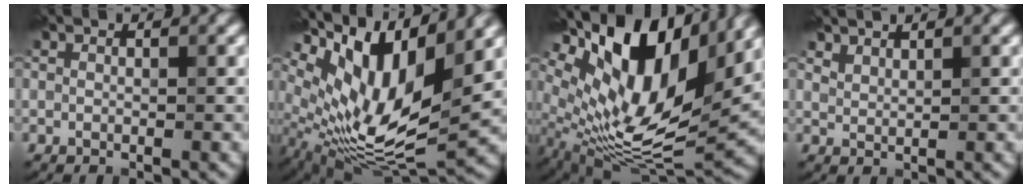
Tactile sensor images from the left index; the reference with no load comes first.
{"total": 12.7, "force": [5.0, 5.4, 10.4], "torque": [-0.199, -0.002, 0.099]}
{"total": 15.5, "force": [6.6, 7.6, 11.8], "torque": [-0.230, 0.019, 0.121]}
{"total": 1.5, "force": [1.5, 0.1, 0.3], "torque": [-0.008, 0.001, 0.032]}